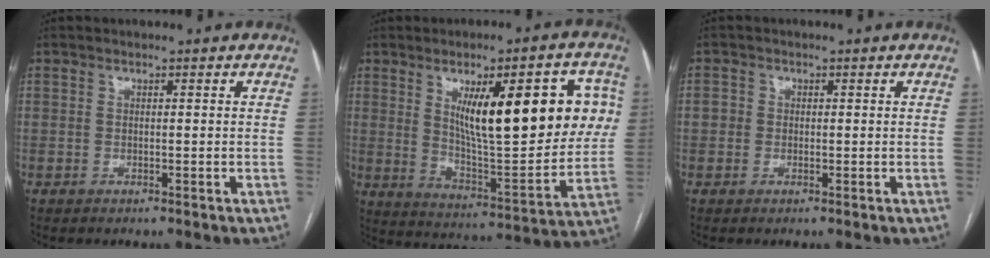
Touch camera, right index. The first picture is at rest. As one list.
[{"total": 21.4, "force": [5.8, 5.5, 19.9], "torque": [-0.277, 0.011, 0.094]}, {"total": 1.3, "force": [-0.2, 1.2, 0.5], "torque": [-0.006, 0.006, -0.004]}]